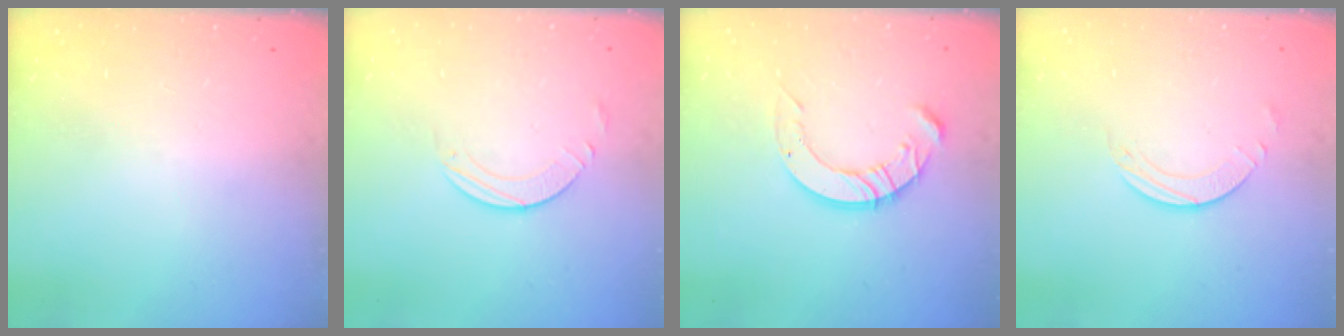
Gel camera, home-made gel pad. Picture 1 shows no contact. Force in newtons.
{"total": 2.8, "press": 2.8, "slide": 0.2}
{"total": 8.3, "press": 8.3, "slide": 0.8}
{"total": 2.0, "press": 1.9, "slide": 0.3}